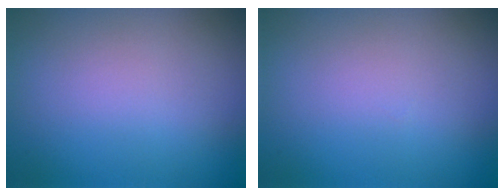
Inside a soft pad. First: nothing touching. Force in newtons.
{"total": 0.0}